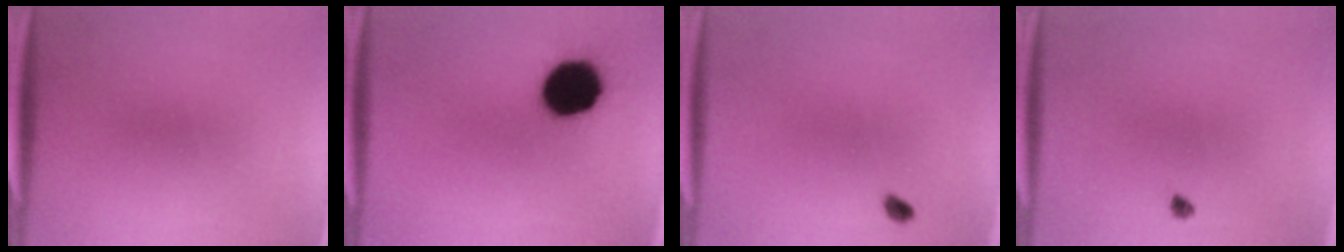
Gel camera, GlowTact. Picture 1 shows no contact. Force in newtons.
{"total": 14.9}
{"total": 1.4}
{"total": 0.9}